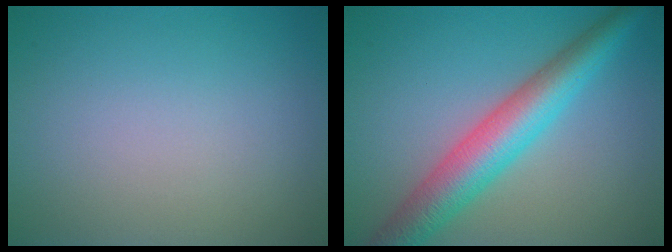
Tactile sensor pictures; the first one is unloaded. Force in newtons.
{"total": 6.6, "press": 6.6, "slide": 0.1}